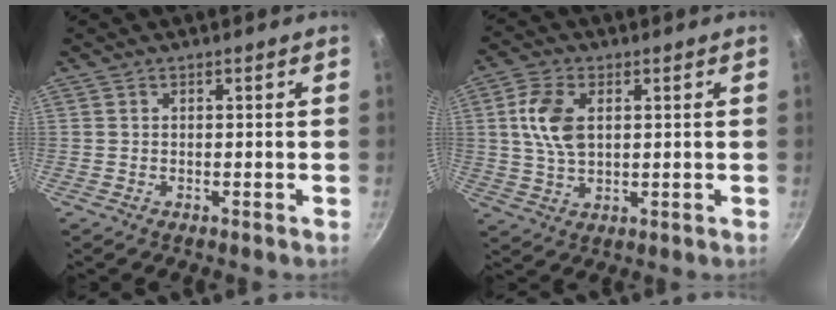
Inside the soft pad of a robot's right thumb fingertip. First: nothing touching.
{"total": 8.8, "force": [1.9, 5.3, 6.7], "torque": [-0.124, 0.001, 0.035]}